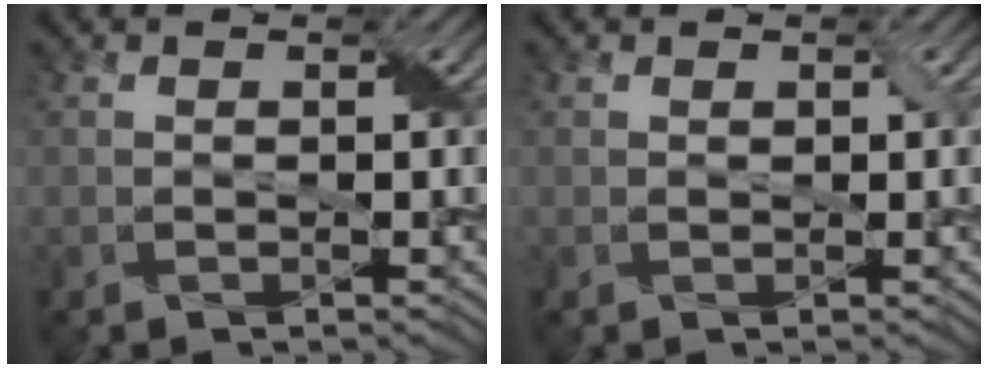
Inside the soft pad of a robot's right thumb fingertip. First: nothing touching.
{"total": 0.7, "force": [0.3, 0.4, 0.4], "torque": [-0.006, 0.001, 0.006]}